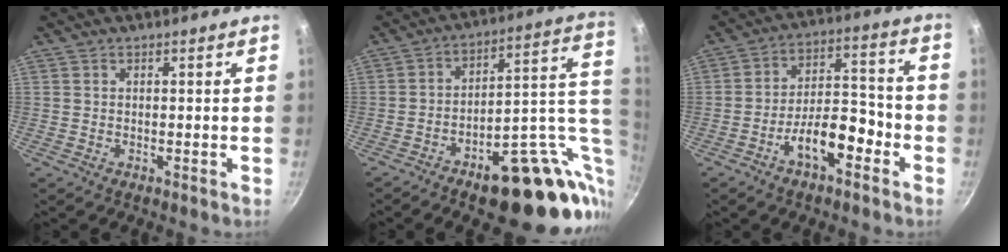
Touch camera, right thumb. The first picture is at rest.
{"total": 25.6, "force": [-9.2, 9.8, 21.8], "torque": [-0.205, 0.070, -0.118]}
{"total": 11.2, "force": [-5.2, 5.2, 8.5], "torque": [-0.132, 0.048, -0.091]}